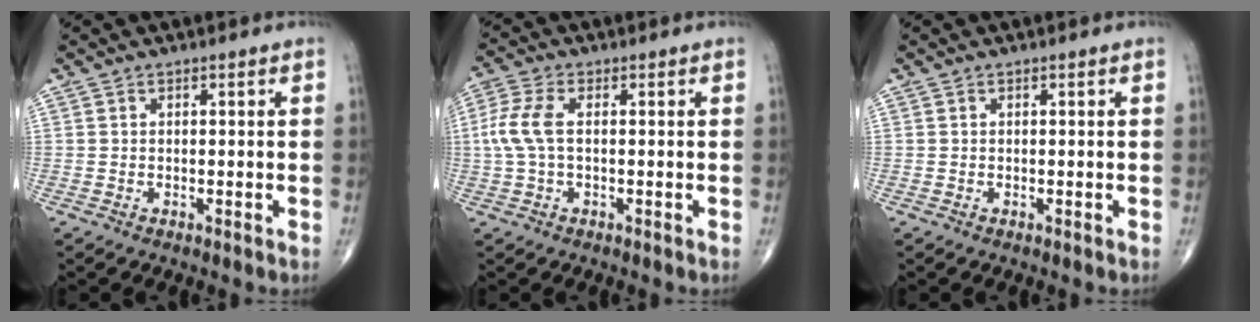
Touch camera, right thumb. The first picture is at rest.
{"total": 6.3, "force": [0.3, 3.2, 5.5], "torque": [-0.151, 0.014, 0.002]}
{"total": 0.0}